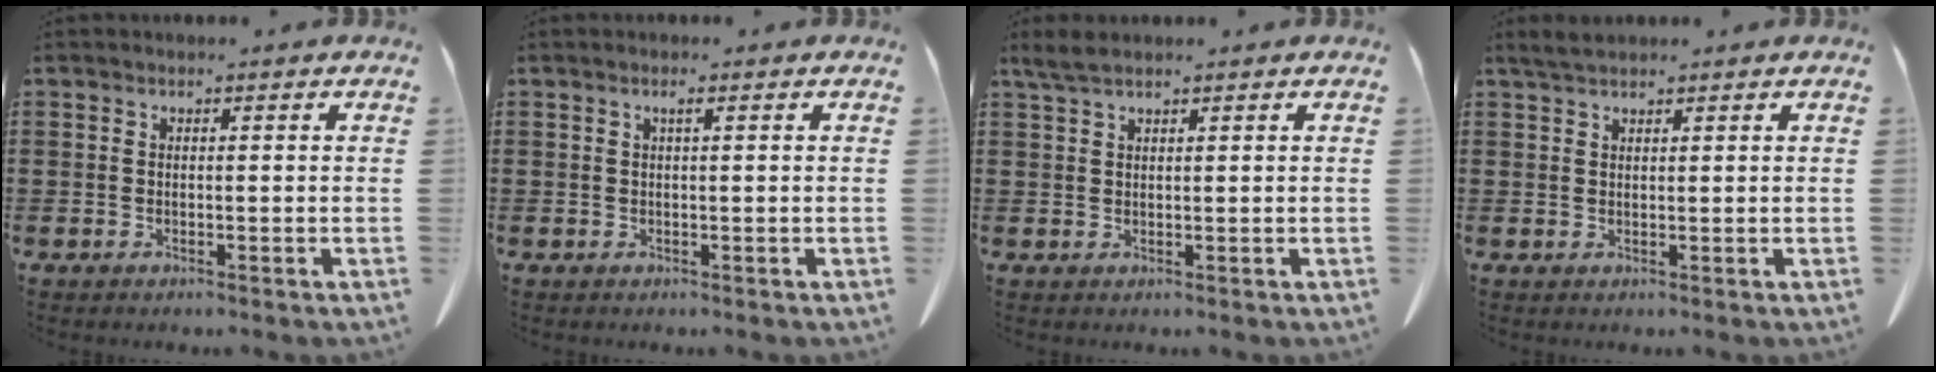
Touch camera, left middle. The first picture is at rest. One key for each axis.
{"total": 0.8, "fx": 0.3, "fy": 0.0, "fz": 0.8, "tx": -0.014, "ty": -0.002, "tz": 0.006}
{"total": 2.5, "fx": 1.8, "fy": 0.4, "fz": 1.7, "tx": -0.036, "ty": 0.001, "tz": 0.033}
{"total": 2.1, "fx": 1.8, "fy": 0.4, "fz": 1.1, "tx": -0.027, "ty": 0.002, "tz": 0.034}